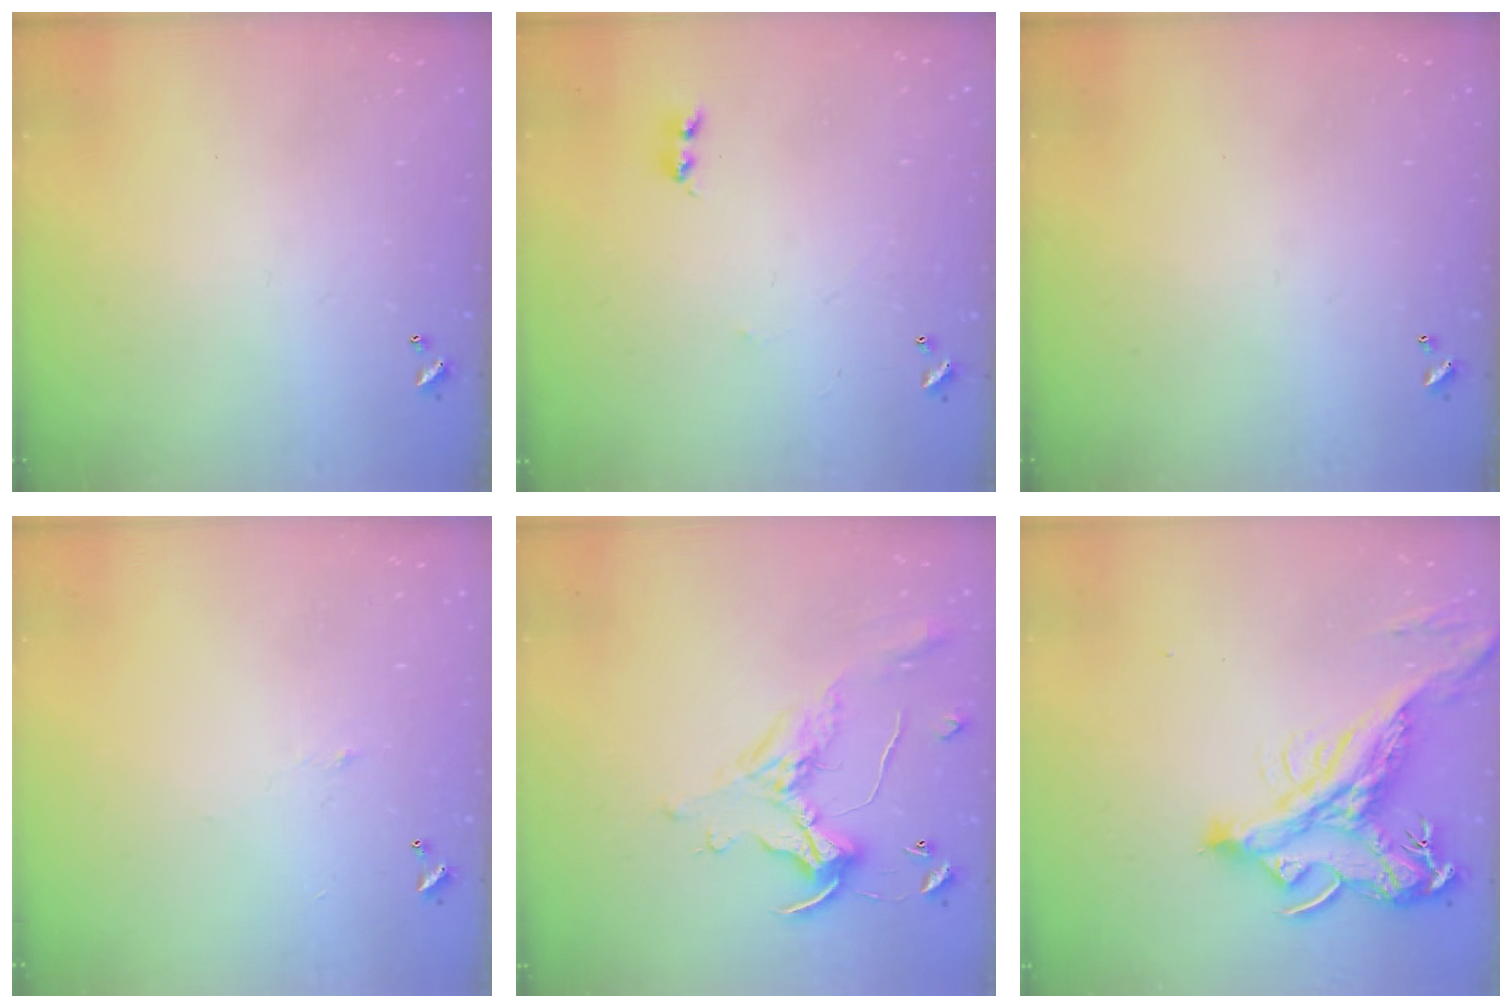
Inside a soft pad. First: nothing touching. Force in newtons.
{"total": 2.2, "press": 2.1, "slide": 0.5}
{"total": 0.0}
{"total": 0.9, "press": 0.6, "slide": 0.6}
{"total": 1.1, "press": 0.8, "slide": 0.9}
{"total": 5.9, "press": 5.6, "slide": 1.9}